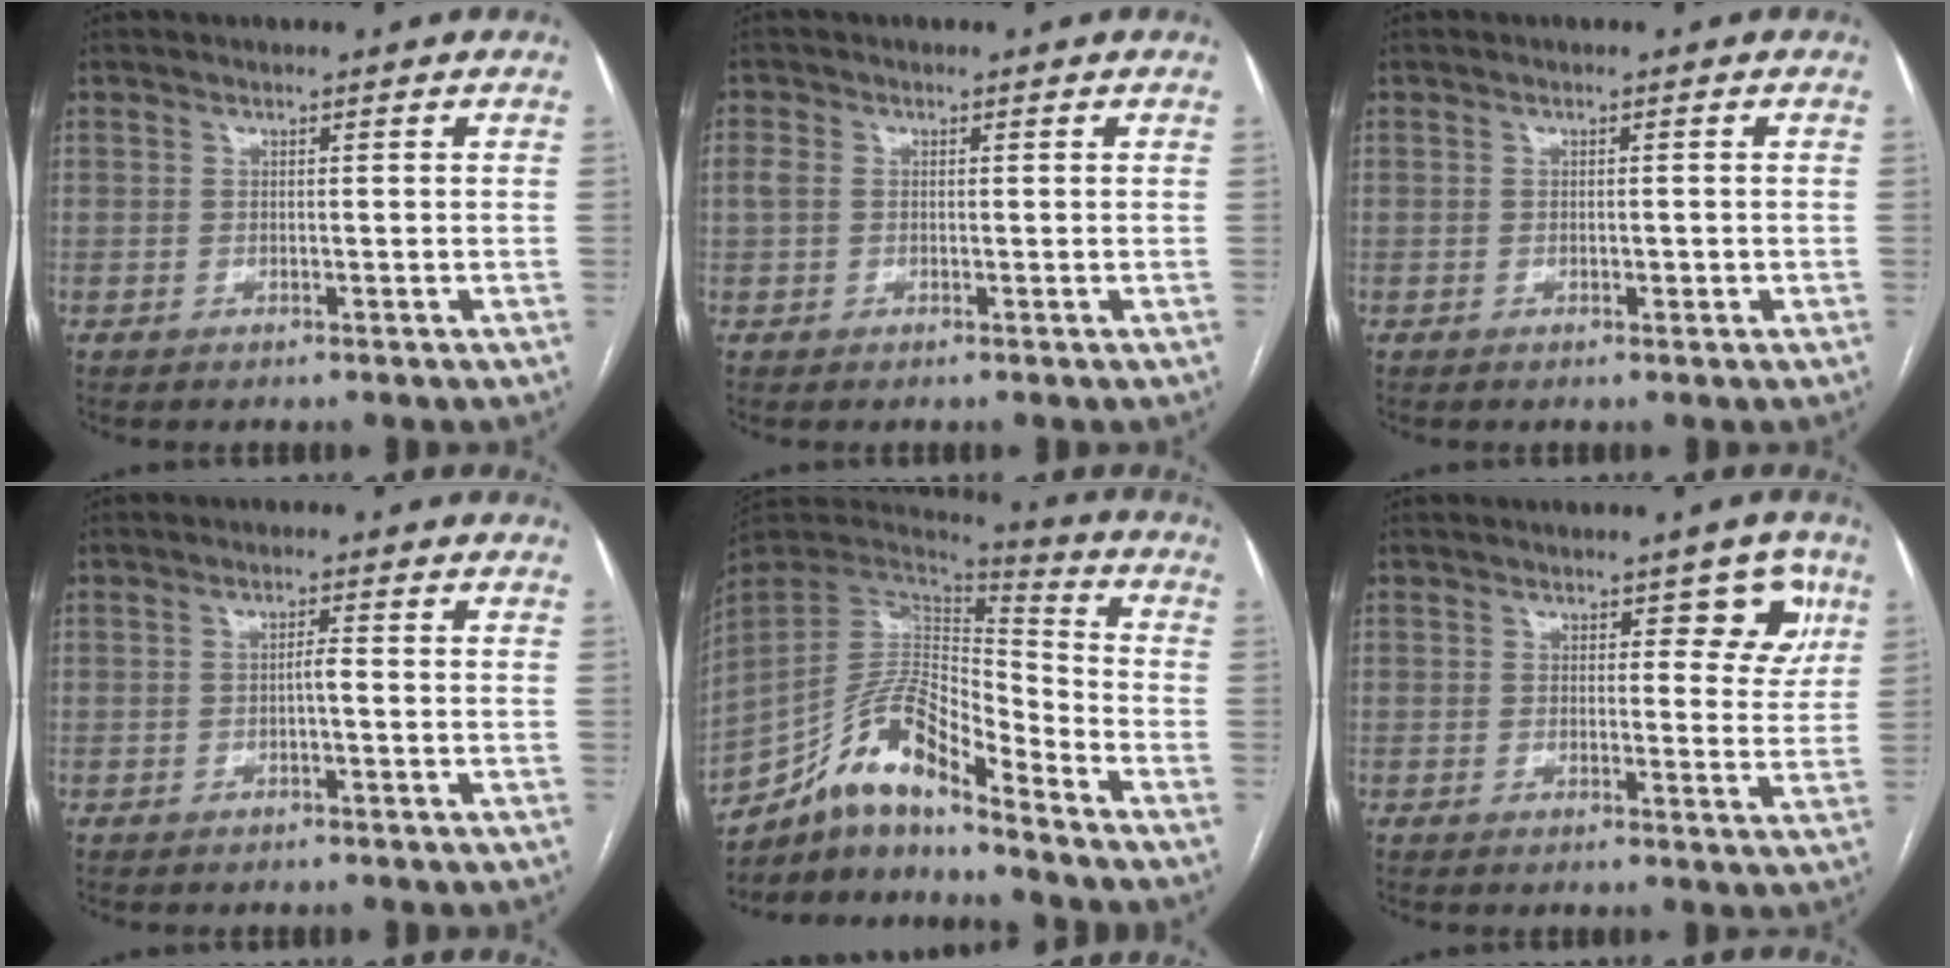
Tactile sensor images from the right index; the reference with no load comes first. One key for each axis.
{"total": 1.8, "fx": 0.1, "fy": 1.4, "fz": 1.1, "tx": -0.035, "ty": 0.011, "tz": 0.003}
{"total": 0.9, "fx": -0.3, "fy": 0.5, "fz": 0.7, "tx": -0.012, "ty": 0.001, "tz": -0.002}
{"total": 1.4, "fx": -0.4, "fy": 0.2, "fz": 1.4, "tx": -0.022, "ty": 0.003, "tz": -0.008}
{"total": 13.9, "fx": -10.7, "fy": 3.3, "fz": 8.2, "tx": -0.147, "ty": 0.029, "tz": -0.194}
{"total": 5.6, "fx": 2.6, "fy": 2.7, "fz": 4.1, "tx": -0.030, "ty": 0.006, "tz": 0.026}